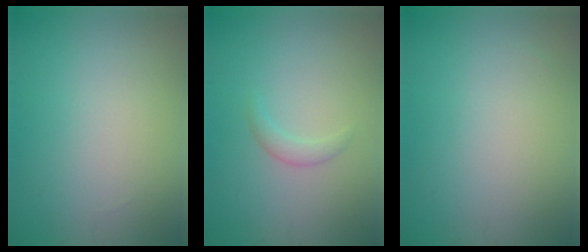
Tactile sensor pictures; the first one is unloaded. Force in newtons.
{"total": 1.2, "press": 1.2, "slide": 0.1}
{"total": 0.0}